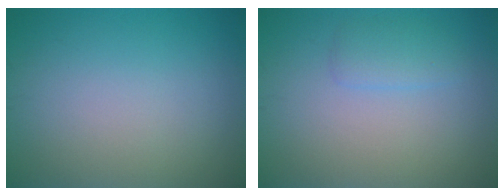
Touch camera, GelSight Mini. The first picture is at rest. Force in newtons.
{"total": 1.6, "press": 1.6, "slide": 0.2}